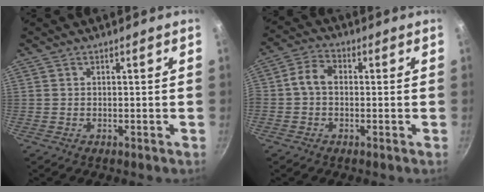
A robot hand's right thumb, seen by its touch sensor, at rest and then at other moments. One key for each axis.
{"total": 4.9, "fx": -0.2, "fy": 3.5, "fz": 3.5, "tx": -0.065, "ty": 0.021, "tz": -0.018}